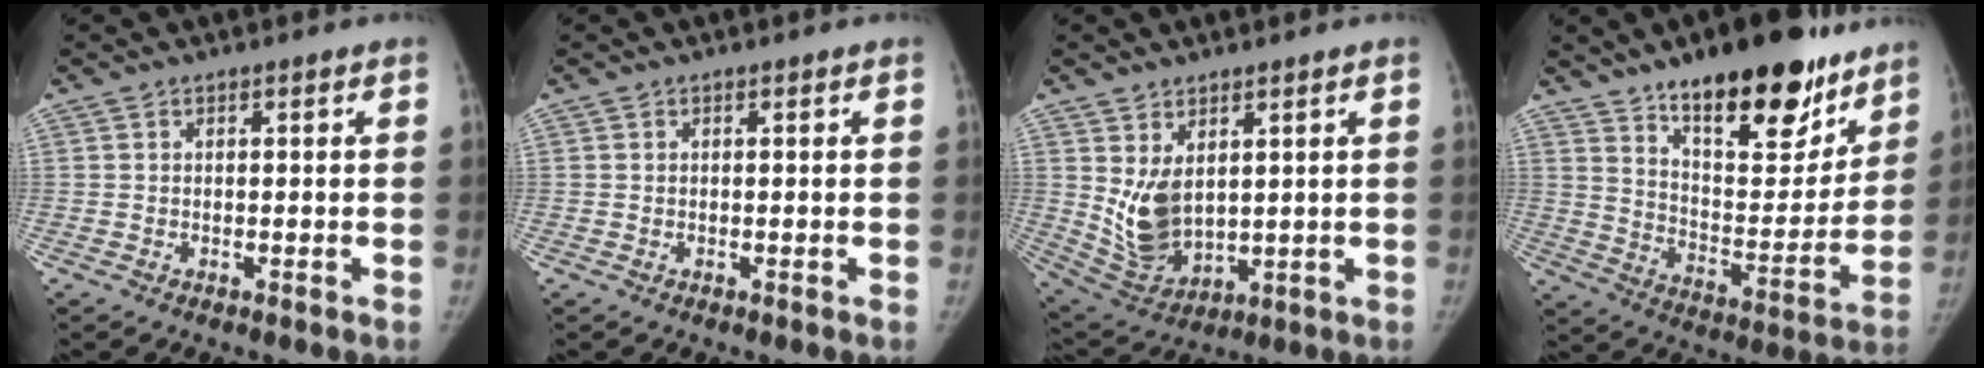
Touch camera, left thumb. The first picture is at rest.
{"total": 0.0}
{"total": 9.3, "force": [2.5, 5.9, 6.8], "torque": [-0.112, -0.029, 0.074]}
{"total": 24.4, "force": [16.3, 9.5, 15.4], "torque": [-0.175, -0.081, 0.251]}